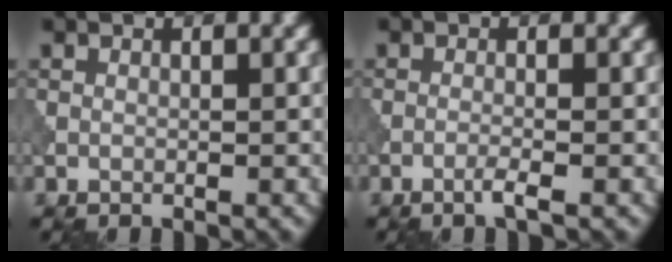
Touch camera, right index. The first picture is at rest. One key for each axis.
{"total": 1.4, "fx": -0.8, "fy": 0.1, "fz": 1.2, "tx": -0.019, "ty": 0.003, "tz": -0.022}